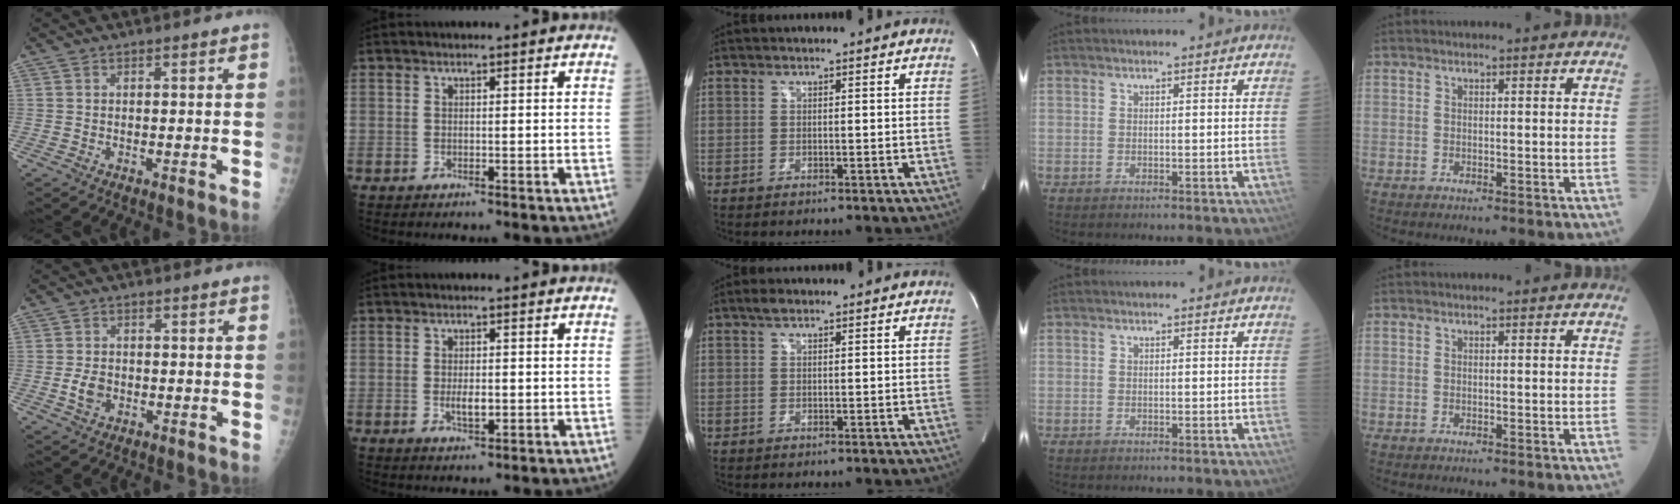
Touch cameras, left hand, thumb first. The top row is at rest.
{"thumb": {"total": 3.5, "force": [-0.7, 2.6, 2.2], "torque": [-0.035, 0.001, -0.011]}, "index": {"total": 2.6, "force": [-0.3, 1.0, 2.4], "torque": [-0.050, -0.002, -0.002]}, "middle": {"total": 1.4, "force": [1.0, 0.6, 0.8], "torque": [-0.019, 0.010, 0.018]}}